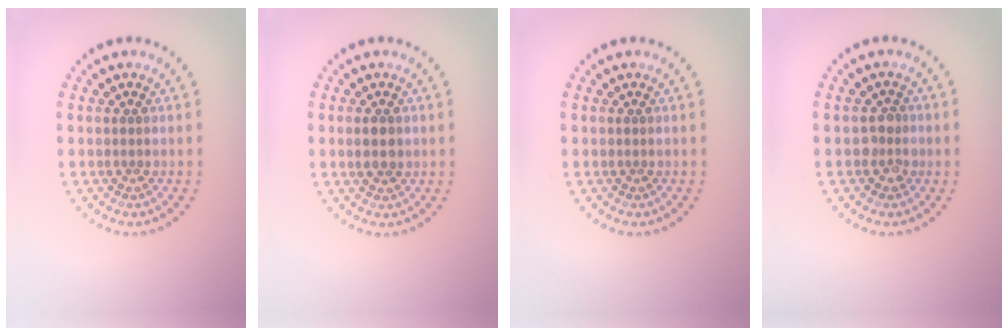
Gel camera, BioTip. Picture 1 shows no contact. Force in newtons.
{"total": 1.8, "press": 1.8, "slide": 0.1}
{"total": 0.0}
{"total": 1.8, "press": 1.7, "slide": 0.6}